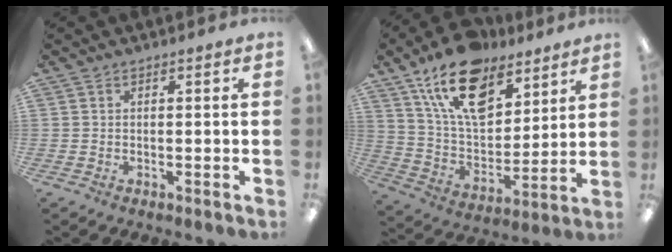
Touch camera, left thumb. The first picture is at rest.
{"total": 18.9, "force": [12.2, 10.1, 10.4], "torque": [-0.187, -0.055, 0.220]}